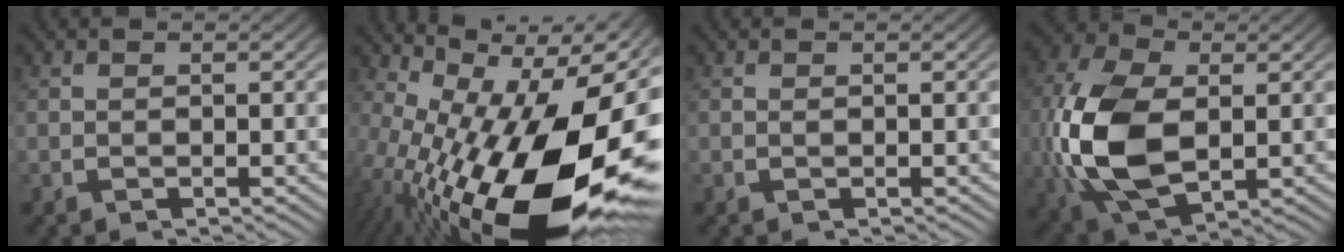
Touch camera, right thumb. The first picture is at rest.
{"total": 21.9, "force": [-3.8, 12.1, 17.9], "torque": [-0.318, -0.076, -0.012]}
{"total": 0.0}
{"total": 13.4, "force": [-1.0, 8.8, 10.0], "torque": [-0.260, -0.057, 0.013]}